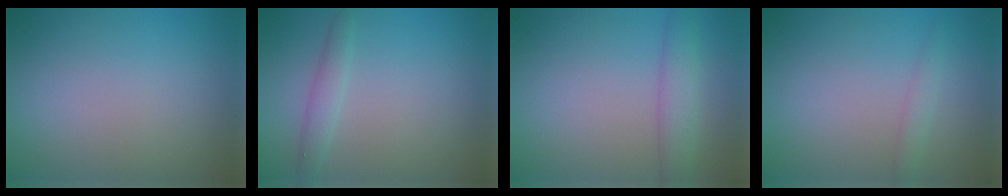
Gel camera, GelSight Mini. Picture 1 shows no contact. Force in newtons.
{"total": 1.6, "press": 1.6, "slide": 0.1}
{"total": 3.0, "press": 3.0, "slide": 0.1}
{"total": 1.2, "press": 1.2, "slide": 0.0}